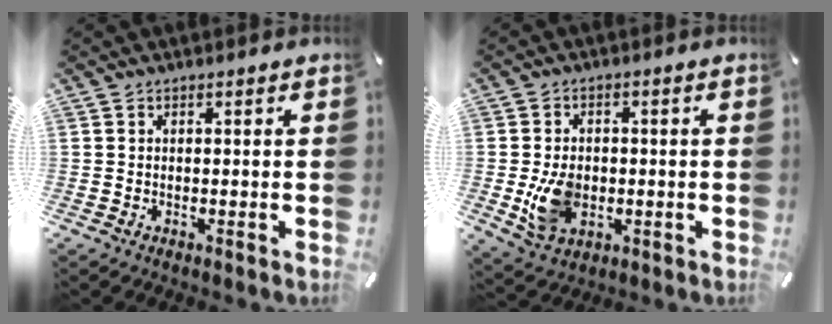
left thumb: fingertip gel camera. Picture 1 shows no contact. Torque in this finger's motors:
{"motor_torque": [0.20, 0.25, 0.35, -0.29, 0.06]}